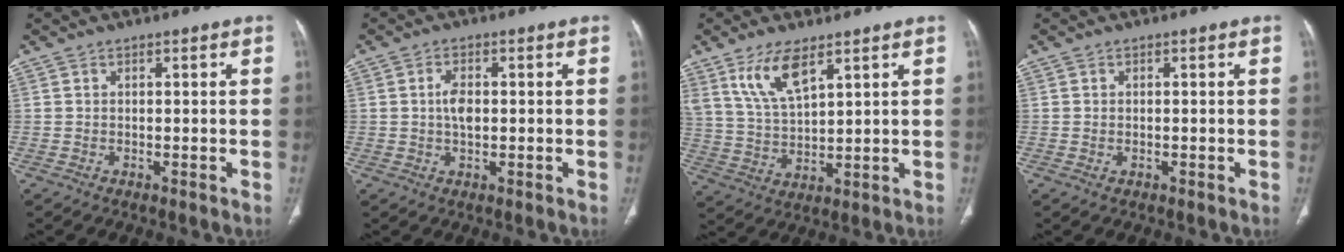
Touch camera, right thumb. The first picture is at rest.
{"total": 3.5, "force": [0.2, 1.9, 2.9], "torque": [-0.053, 0.003, 0.003]}
{"total": 9.5, "force": [5.8, 3.6, 6.7], "torque": [-0.129, -0.026, 0.126]}
{"total": 0.5, "force": [-0.1, 0.4, 0.4], "torque": [-0.012, 0.003, 0.001]}